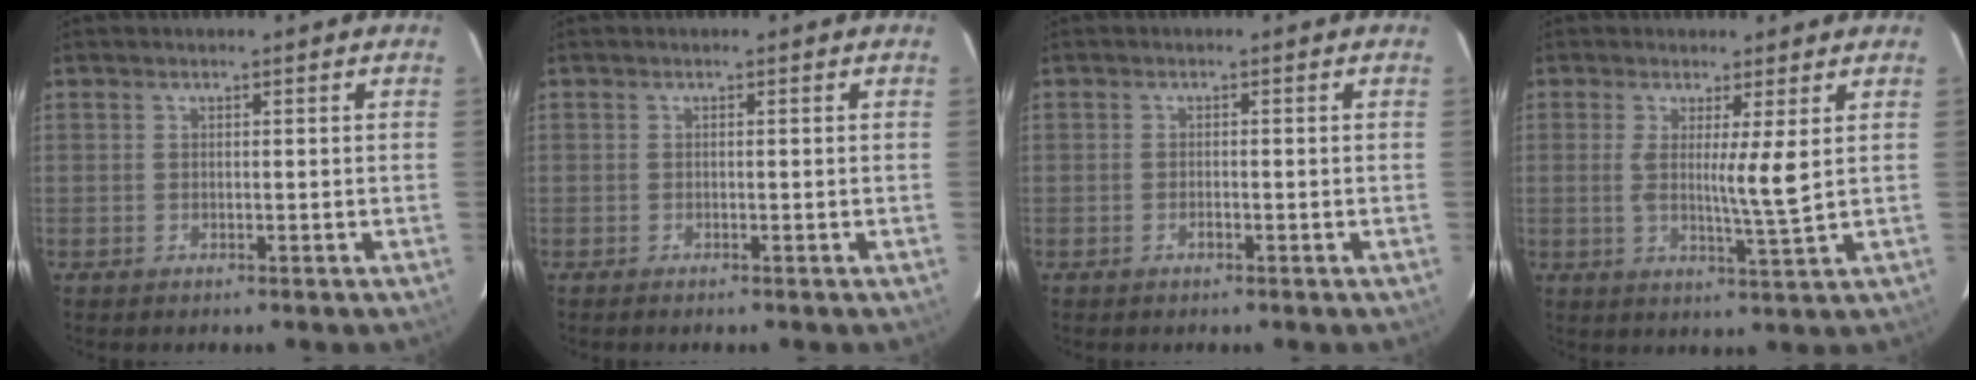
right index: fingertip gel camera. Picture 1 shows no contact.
{"total": 0.9, "force": [-0.7, 0.1, 0.5], "torque": [-0.009, -0.002, -0.009]}
{"total": 0.9, "force": [-0.5, 0.2, 0.6], "torque": [-0.016, 0.000, -0.008]}
{"total": 5.4, "force": [1.0, -0.7, 5.2], "torque": [-0.092, -0.017, 0.018]}